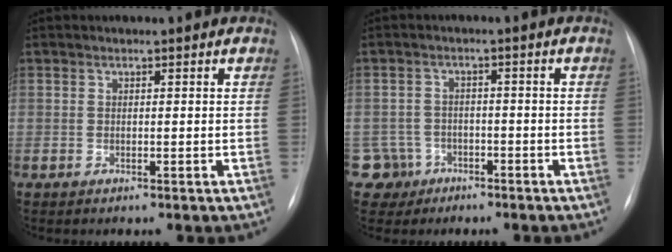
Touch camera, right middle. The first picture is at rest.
{"total": 5.1, "force": [-2.8, 4.3, -0.6], "torque": [0.011, 0.013, -0.044]}